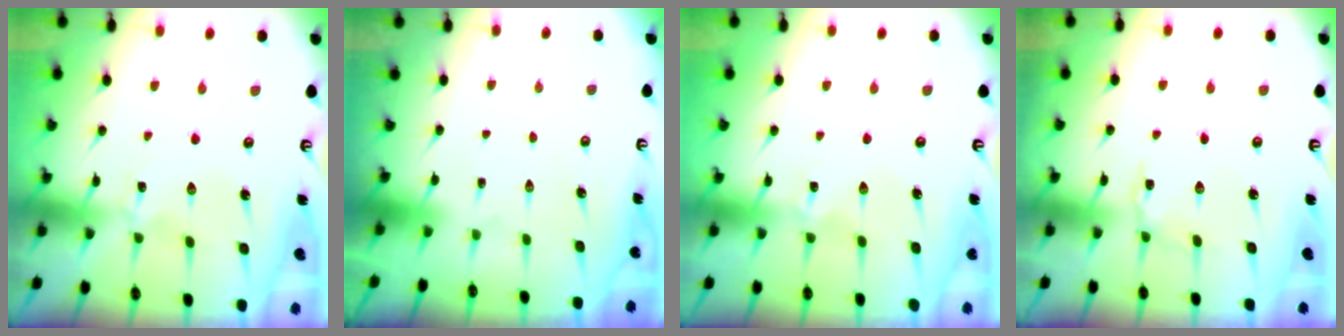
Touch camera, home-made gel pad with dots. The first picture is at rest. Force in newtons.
{"total": 1.6, "press": 1.6, "slide": 0.1}
{"total": 0.0}
{"total": 4.9, "press": 4.8, "slide": 0.4}